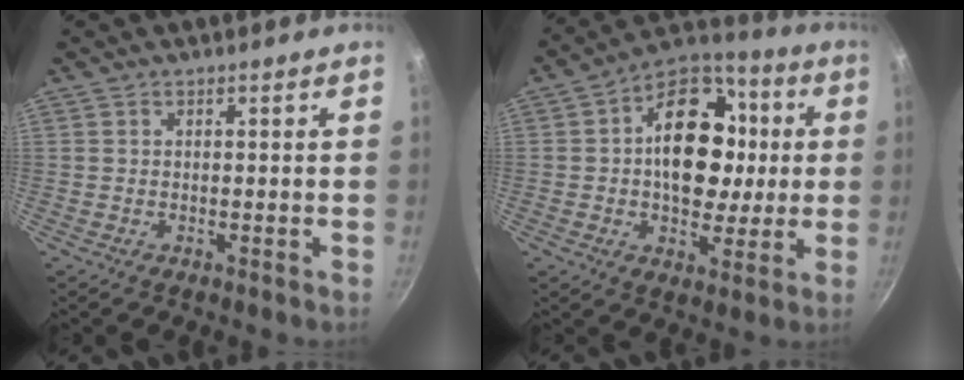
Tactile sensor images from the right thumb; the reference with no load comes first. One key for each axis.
{"total": 19.1, "fx": 1.4, "fy": 13.6, "fz": 13.2, "tx": -0.157, "ty": 0.024, "tz": 0.012}